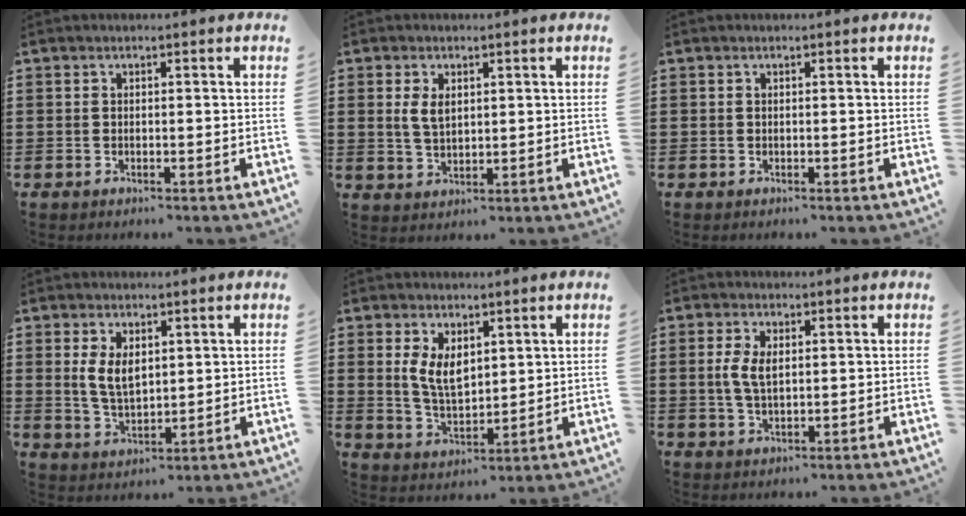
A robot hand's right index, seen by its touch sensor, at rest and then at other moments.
{"total": 3.5, "force": [0.9, 1.9, 2.8], "torque": [-0.059, 0.006, 0.016]}
{"total": 0.0}
{"total": 5.0, "force": [1.3, 2.8, 4.0], "torque": [-0.091, 0.005, 0.021]}
{"total": 5.8, "force": [2.0, 3.2, 4.4], "torque": [-0.094, 0.007, 0.037]}
{"total": 4.4, "force": [0.6, 2.2, 3.8], "torque": [-0.086, 0.006, 0.007]}